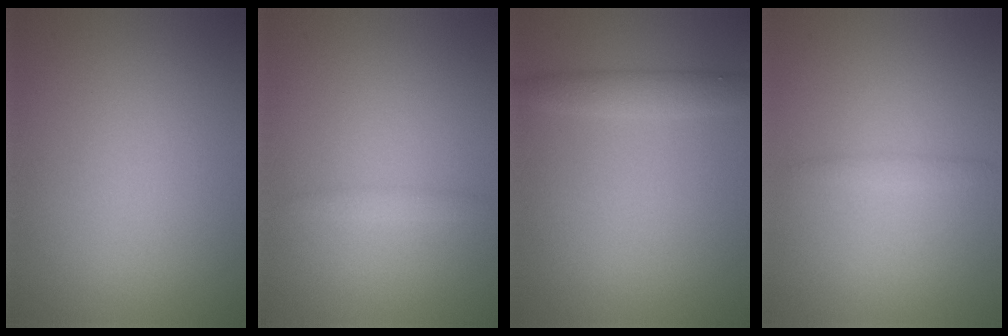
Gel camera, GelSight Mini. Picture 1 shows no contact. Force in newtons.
{"total": 0.8, "press": 0.8, "slide": 0.0}
{"total": 2.1, "press": 2.1, "slide": 0.1}
{"total": 0.7, "press": 0.7, "slide": 0.0}